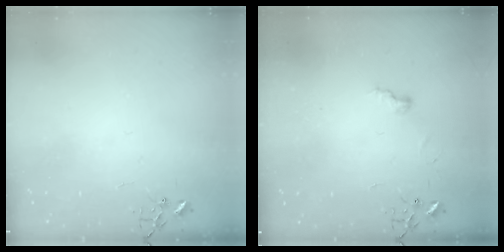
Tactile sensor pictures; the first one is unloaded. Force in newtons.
{"total": 5.9, "press": 5.9, "slide": 0.4}